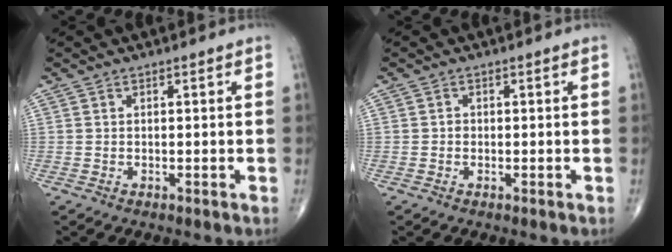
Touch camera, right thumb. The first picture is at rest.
{"total": 0.6, "force": [-0.1, 0.6, 0.3], "torque": [0.000, 0.002, -0.005]}